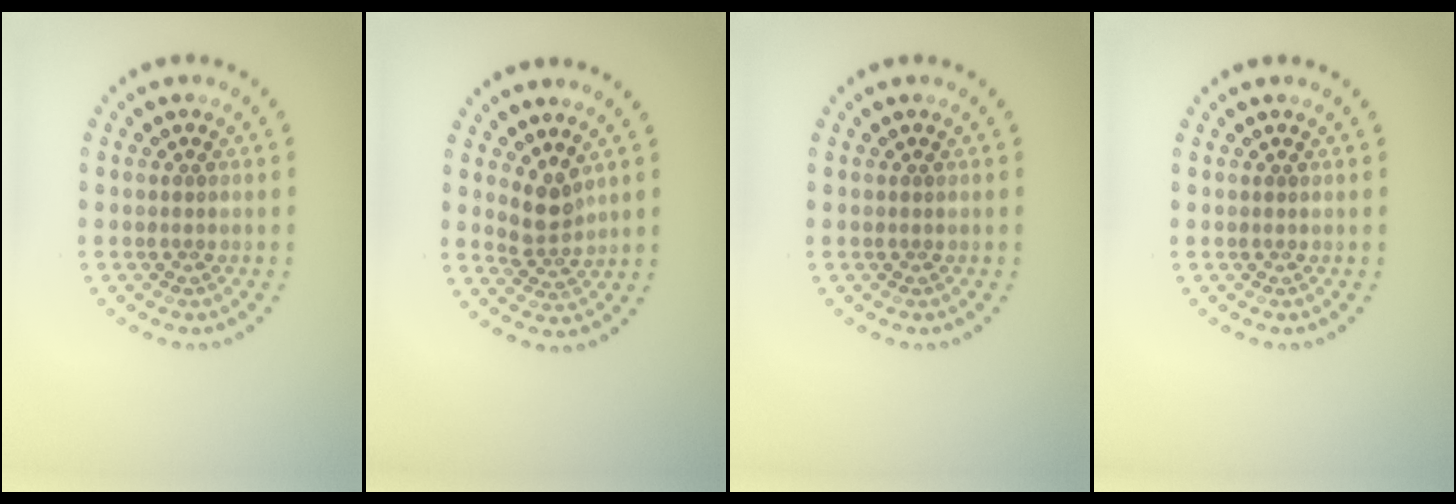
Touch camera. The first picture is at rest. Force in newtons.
{"total": 2.3, "press": 1.8, "slide": 1.4}
{"total": 0.0}
{"total": 0.0}